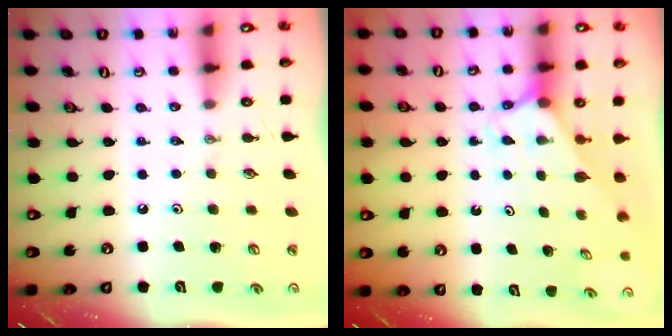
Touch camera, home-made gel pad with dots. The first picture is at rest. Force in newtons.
{"total": 3.5, "press": 3.4, "slide": 0.2}